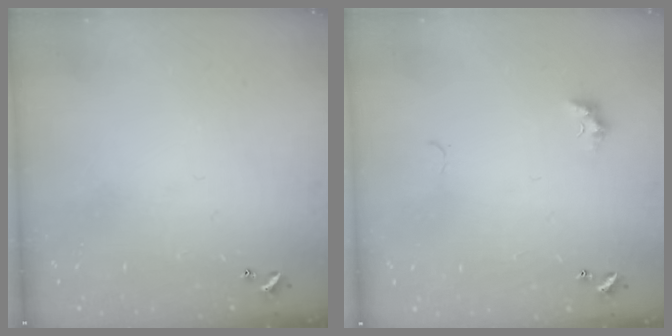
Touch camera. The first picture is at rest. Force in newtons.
{"total": 2.3, "press": 2.2, "slide": 0.7}